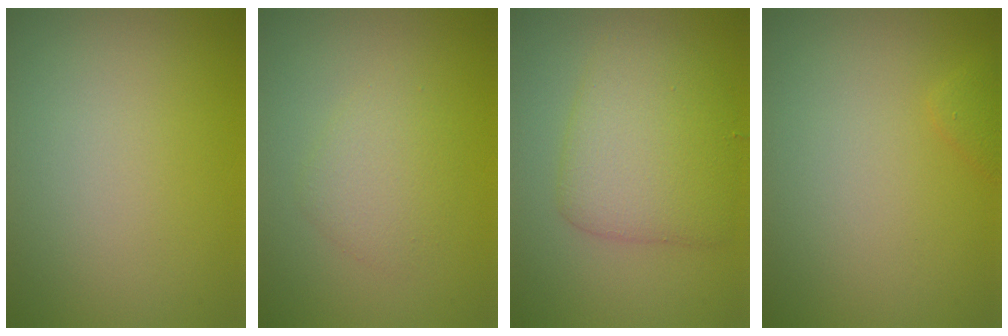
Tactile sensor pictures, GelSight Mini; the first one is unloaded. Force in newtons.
{"total": 2.2, "press": 2.2, "slide": 0.0}
{"total": 5.3, "press": 5.3, "slide": 0.2}
{"total": 1.6, "press": 1.6, "slide": 0.2}